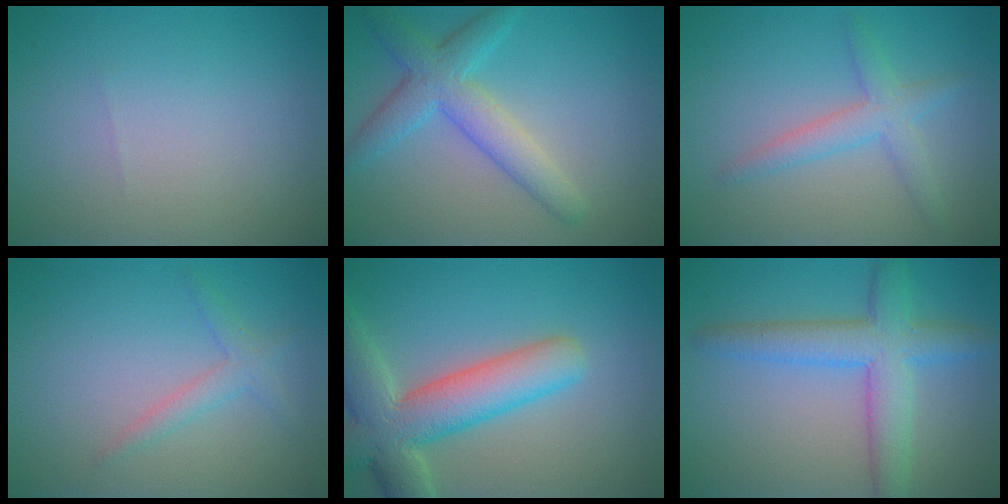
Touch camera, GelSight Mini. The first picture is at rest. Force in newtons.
{"total": 4.7, "press": 4.7, "slide": 0.1}
{"total": 2.9, "press": 2.9, "slide": 0.1}
{"total": 1.8, "press": 1.8, "slide": 0.1}
{"total": 8.2, "press": 8.1, "slide": 0.8}
{"total": 5.6, "press": 5.6, "slide": 0.3}